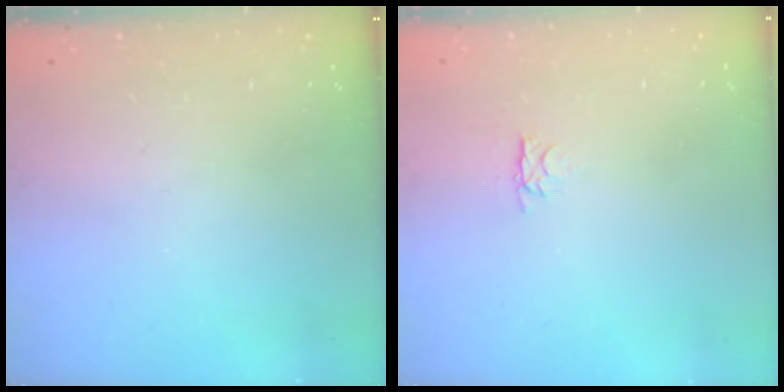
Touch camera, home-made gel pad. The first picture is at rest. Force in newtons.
{"total": 2.8, "press": 2.7, "slide": 0.4}